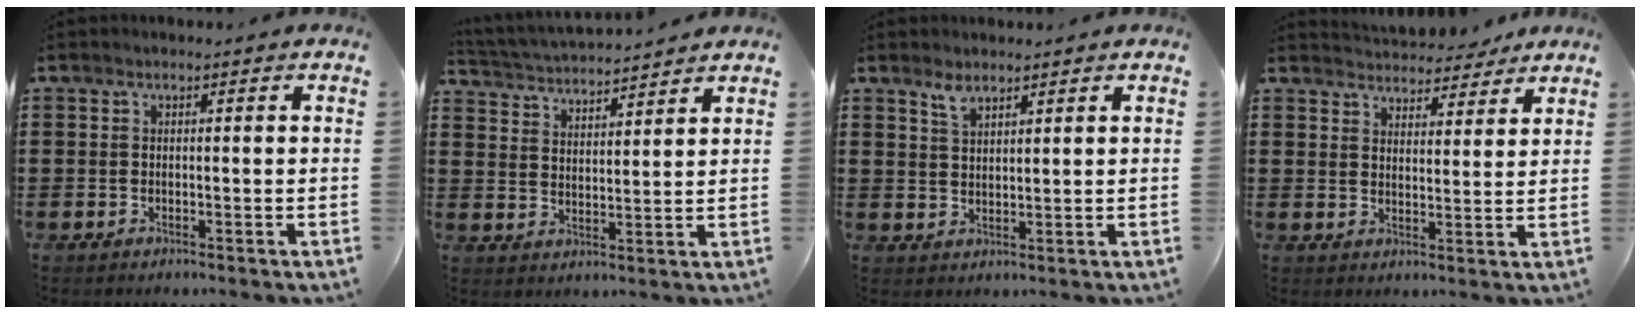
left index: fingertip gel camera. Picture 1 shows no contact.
{"total": 3.7, "force": [3.7, -0.1, 0.2], "torque": [-0.022, -0.024, 0.061]}
{"total": 2.8, "force": [2.3, 1.0, 1.3], "torque": [-0.032, 0.002, 0.043]}
{"total": 4.5, "force": [4.4, 1.0, 0.2], "torque": [-0.012, -0.019, 0.078]}